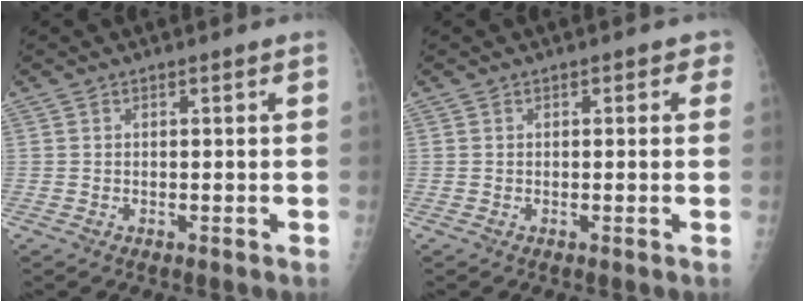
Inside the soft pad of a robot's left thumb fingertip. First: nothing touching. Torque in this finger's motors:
{"motor_torque": [-0.46, 0.10, -0.15, -0.08, 0.05]}